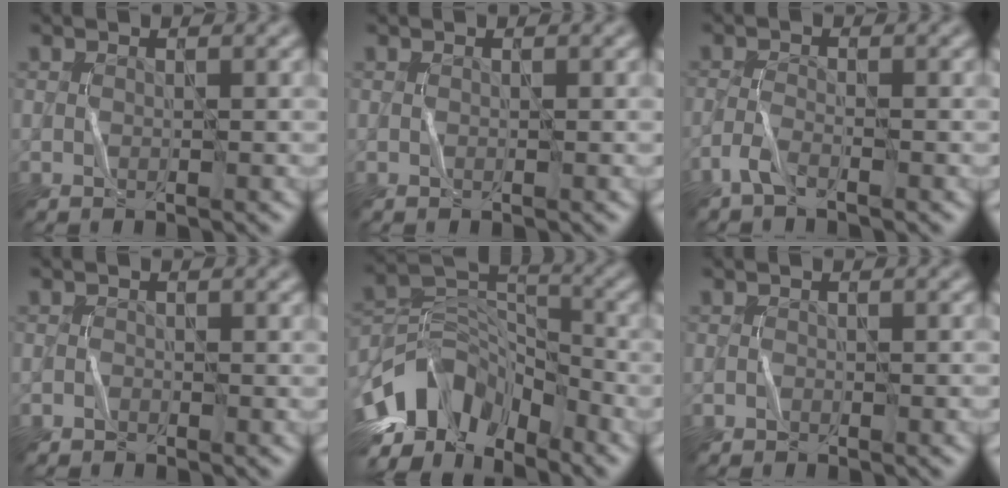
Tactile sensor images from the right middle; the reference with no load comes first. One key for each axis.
{"total": 0.0}
{"total": 1.7, "fx": -1.6, "fy": 0.1, "fz": 0.6, "tx": -0.016, "ty": 0.006, "tz": -0.039}
{"total": 0.7, "fx": -0.6, "fy": 0.0, "fz": -0.4, "tx": 0.006, "ty": 0.008, "tz": -0.013}
{"total": 8.5, "fx": -5.3, "fy": 4.8, "fz": 4.5, "tx": -0.079, "ty": 0.009, "tz": -0.113}
{"total": 1.0, "fx": -1.0, "fy": 0.1, "fz": 0.3, "tx": 0.000, "ty": 0.013, "tz": -0.016}